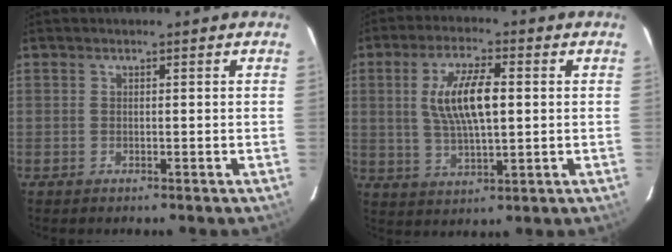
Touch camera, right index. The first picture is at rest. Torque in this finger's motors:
{"motor_torque": [0.69, -0.07, 0.59, 0.16]}